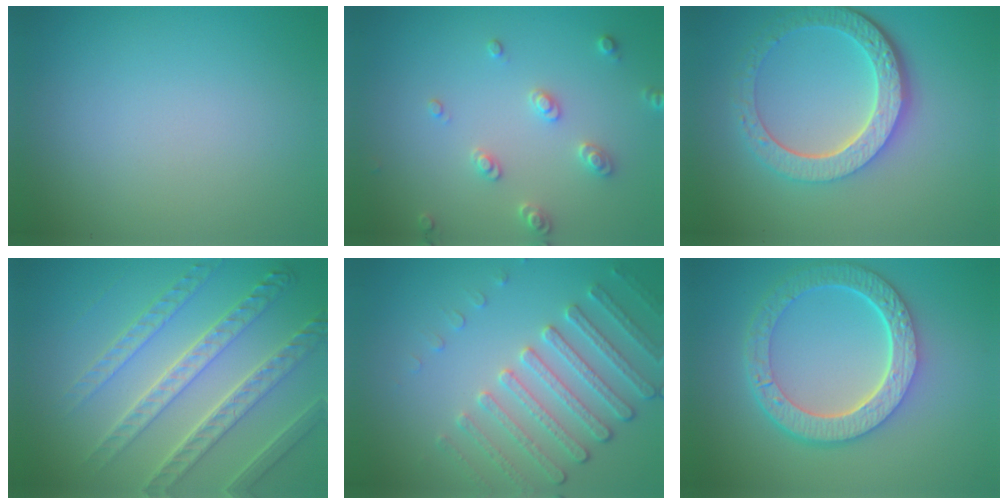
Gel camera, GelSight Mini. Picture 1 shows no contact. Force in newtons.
{"total": 2.5, "press": 2.4, "slide": 0.7}
{"total": 6.4, "press": 4.7, "slide": 4.3}
{"total": 5.1, "press": 4.9, "slide": 1.7}
{"total": 4.0, "press": 3.7, "slide": 1.4}
{"total": 6.5, "press": 5.0, "slide": 4.2}